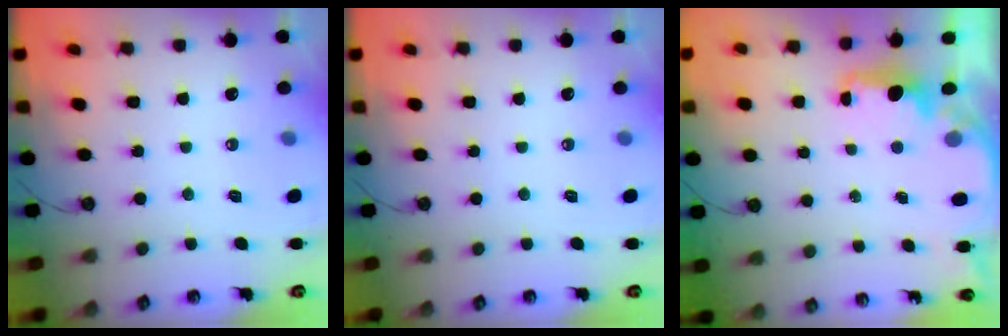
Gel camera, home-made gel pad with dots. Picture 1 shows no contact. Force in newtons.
{"total": 0.0}
{"total": 1.6, "press": 1.5, "slide": 0.6}